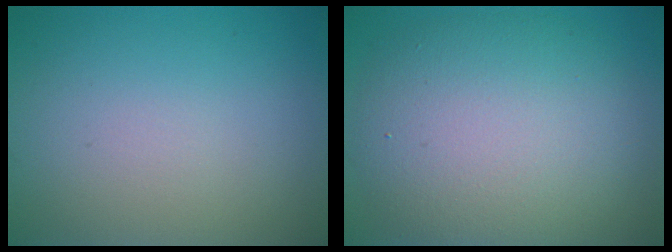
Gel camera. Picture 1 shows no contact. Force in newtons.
{"total": 9.7, "press": 9.6, "slide": 0.8}